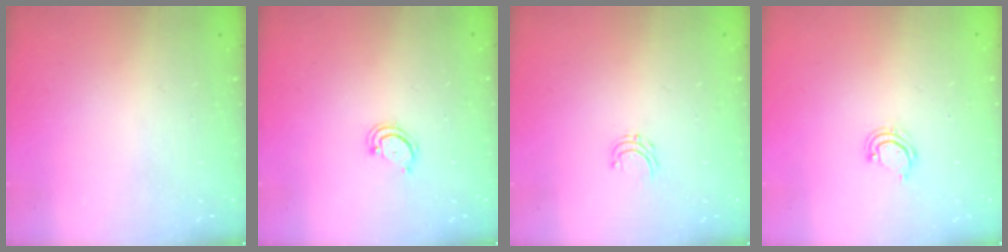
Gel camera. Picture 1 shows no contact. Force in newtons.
{"total": 2.6, "press": 2.6, "slide": 0.3}
{"total": 3.7, "press": 3.7, "slide": 0.3}
{"total": 2.7, "press": 2.7, "slide": 0.2}